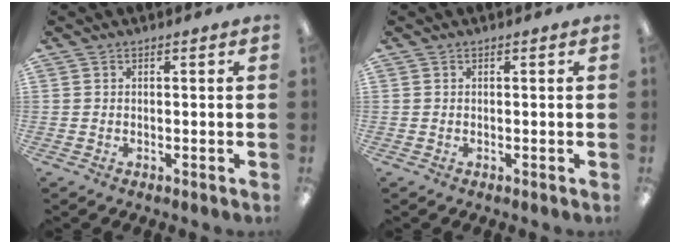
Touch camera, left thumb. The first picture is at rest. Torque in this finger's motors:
{"motor_torque": [0.00, 0.00, 0.06, -0.06, 0.00]}